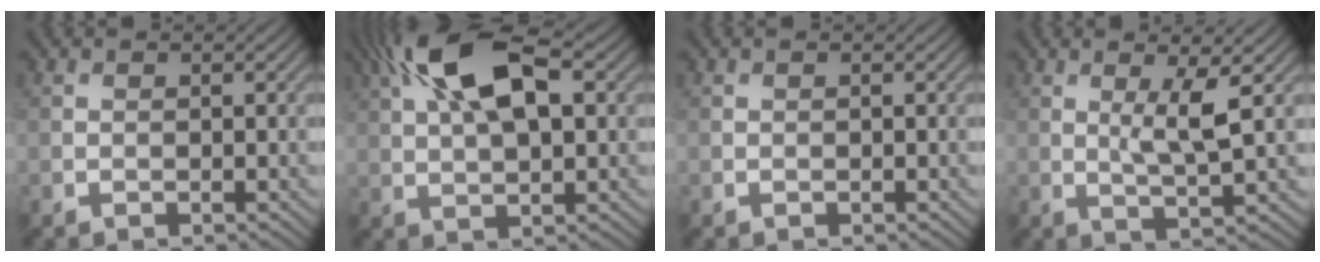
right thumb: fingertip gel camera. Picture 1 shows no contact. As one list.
[{"total": 12.9, "force": [4.8, 5.6, 10.6], "torque": [-0.207, 0.023, 0.078]}, {"total": 0.0}, {"total": 4.9, "force": [1.2, 0.5, 4.7], "torque": [-0.096, 0.002, 0.027]}]